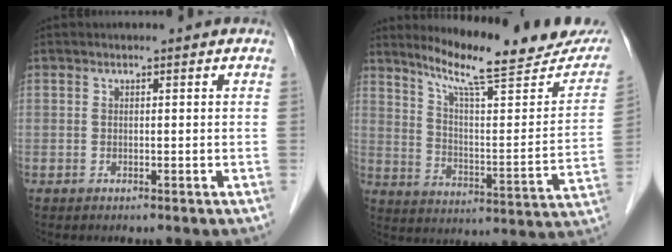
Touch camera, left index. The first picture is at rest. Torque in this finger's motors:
{"motor_torque": [-0.34, -0.44, 0.25, 0.09]}